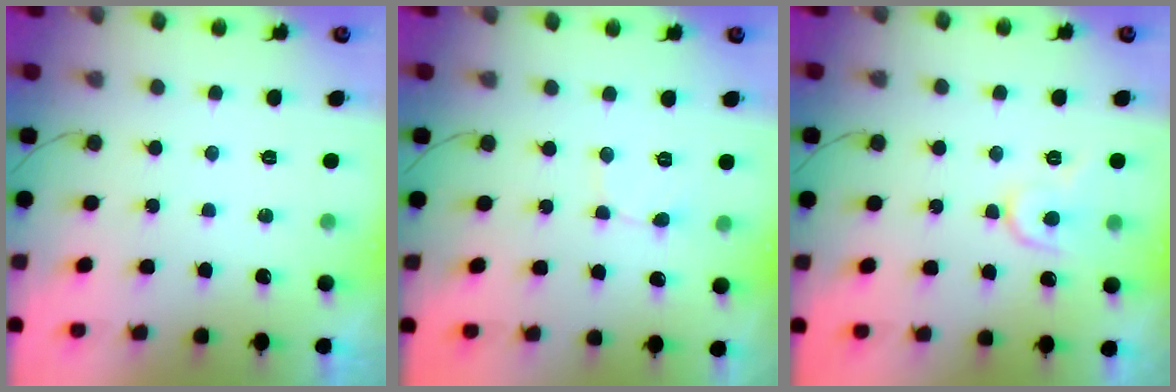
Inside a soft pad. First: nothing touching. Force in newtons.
{"total": 1.6, "press": 1.6, "slide": 0.1}
{"total": 7.8, "press": 7.8, "slide": 0.8}